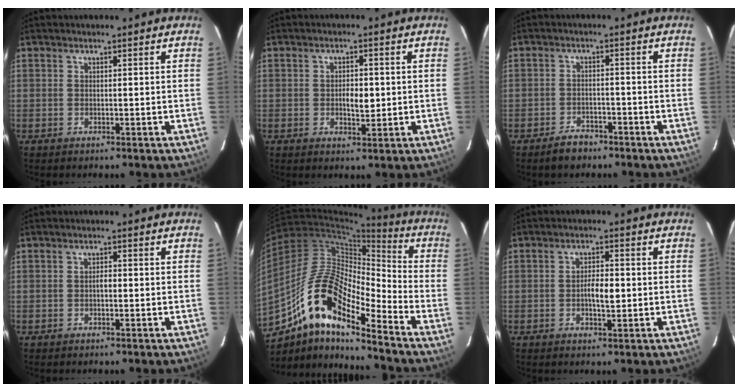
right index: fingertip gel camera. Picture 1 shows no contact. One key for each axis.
{"total": 3.4, "fx": -0.1, "fy": 1.5, "fz": 3.1, "tx": -0.050, "ty": 0.000, "tz": 0.002}
{"total": 3.6, "fx": -2.9, "fy": 1.8, "fz": 1.1, "tx": -0.022, "ty": 0.004, "tz": -0.043}
{"total": 0.7, "fx": -0.3, "fy": 0.3, "fz": 0.6, "tx": -0.011, "ty": 0.003, "tz": -0.006}
{"total": 15.7, "fx": -9.5, "fy": 4.2, "fz": 11.8, "tx": -0.225, "ty": 0.034, "tz": -0.162}
{"total": 3.8, "fx": -0.4, "fy": 1.2, "fz": 3.5, "tx": -0.061, "ty": 0.002, "tz": -0.006}